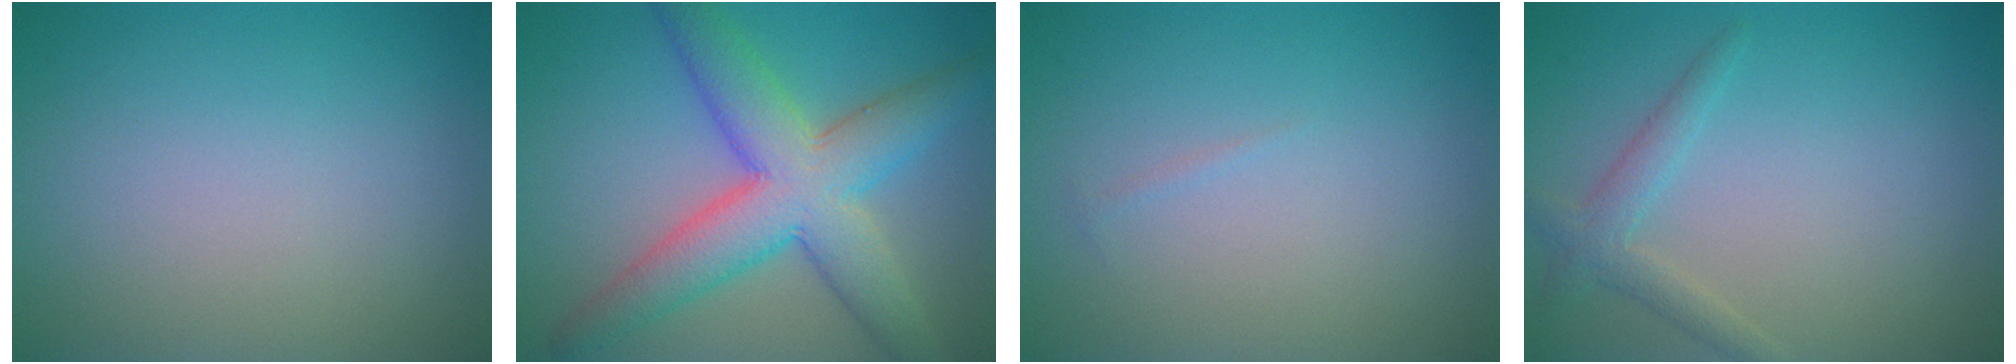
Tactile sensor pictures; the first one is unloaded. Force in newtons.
{"total": 8.5, "press": 8.5, "slide": 0.3}
{"total": 0.8, "press": 0.8, "slide": 0.2}
{"total": 2.0, "press": 2.0, "slide": 0.1}